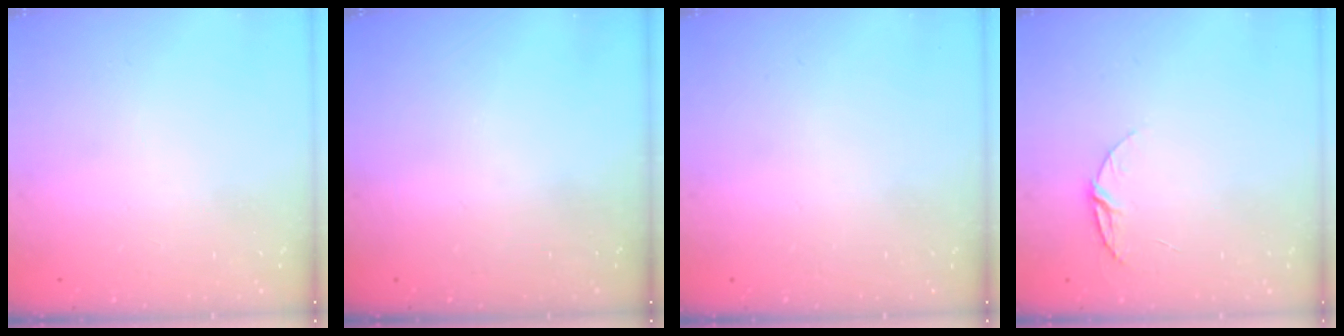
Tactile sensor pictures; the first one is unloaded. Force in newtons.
{"total": 0.0}
{"total": 0.0}
{"total": 5.7, "press": 5.7, "slide": 0.6}